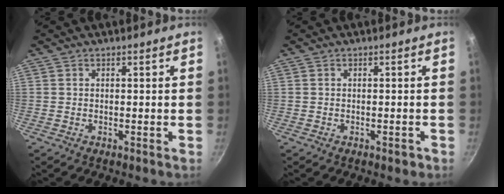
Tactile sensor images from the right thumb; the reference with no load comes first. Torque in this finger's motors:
{"motor_torque": [-0.29, 0.18, -0.29, 0.20, 0.05]}